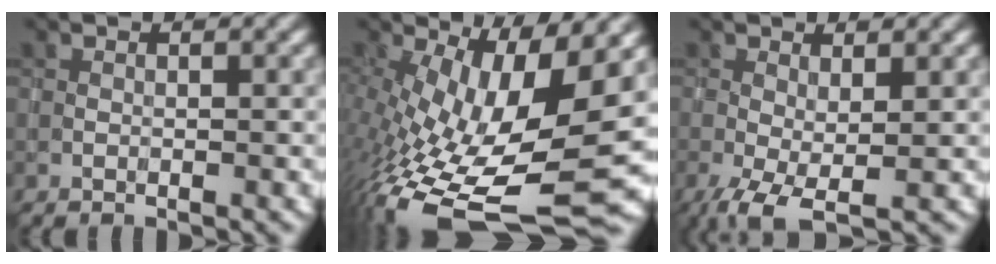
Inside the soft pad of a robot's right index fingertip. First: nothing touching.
{"total": 15.7, "force": [-2.9, 6.0, 14.2], "torque": [-0.268, -0.032, -0.040]}
{"total": 3.7, "force": [-1.4, 1.1, 3.2], "torque": [-0.073, -0.008, -0.029]}